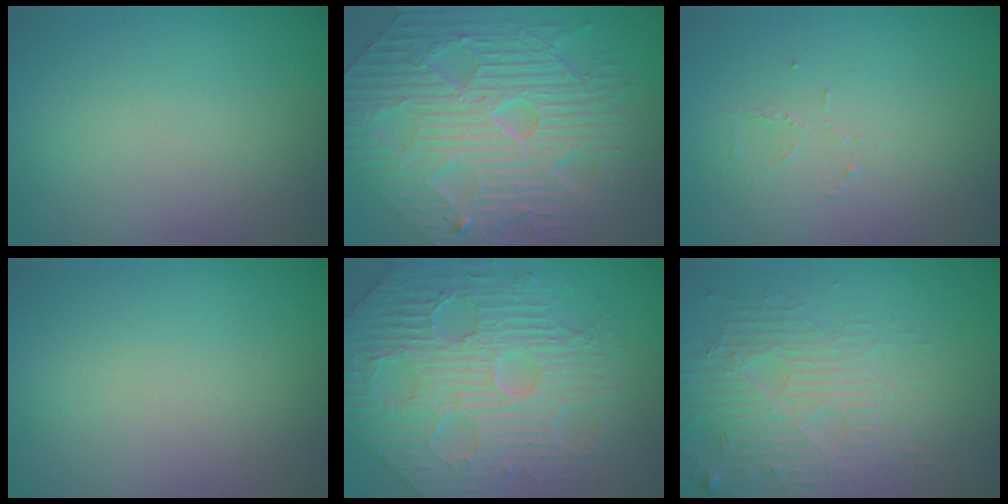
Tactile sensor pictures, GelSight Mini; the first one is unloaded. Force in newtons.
{"total": 11.0, "press": 7.5, "slide": 8.1}
{"total": 1.0, "press": 0.5, "slide": 0.9}
{"total": 0.0}
{"total": 6.8, "press": 5.9, "slide": 3.3}
{"total": 3.8, "press": 3.6, "slide": 1.2}